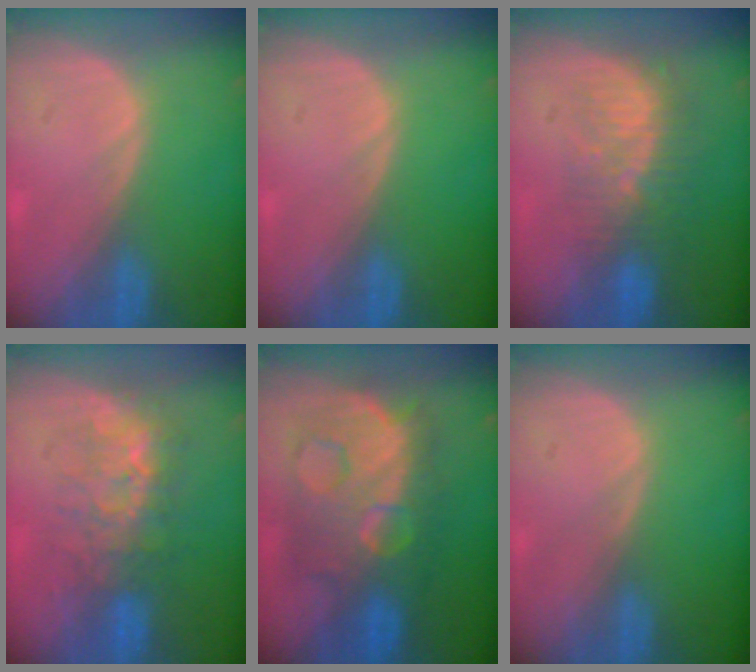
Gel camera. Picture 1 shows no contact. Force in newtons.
{"total": 0.0}
{"total": 8.5, "press": 7.6, "slide": 3.9}
{"total": 7.6, "press": 7.2, "slide": 2.3}
{"total": 12.1, "press": 12.0, "slide": 1.2}
{"total": 0.0}